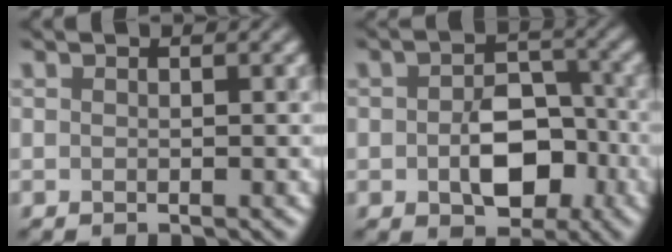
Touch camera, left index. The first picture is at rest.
{"total": 6.3, "force": [-1.4, 4.2, 4.6], "torque": [-0.066, -0.008, -0.019]}